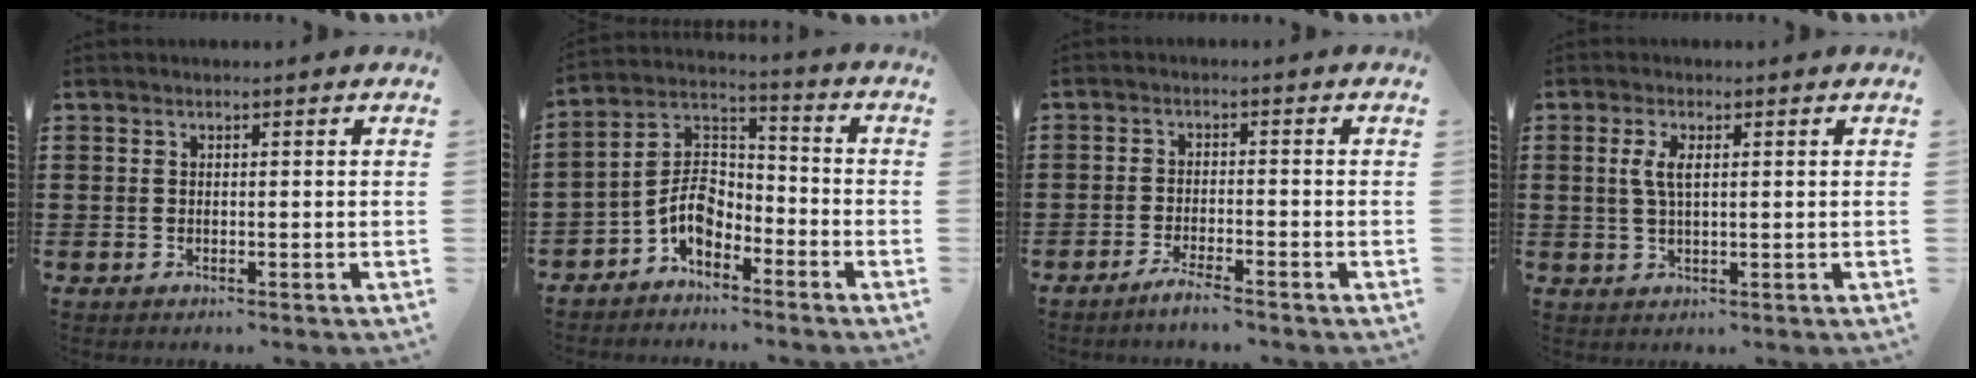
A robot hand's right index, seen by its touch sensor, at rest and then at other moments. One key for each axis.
{"total": 6.9, "fx": -3.7, "fy": 4.2, "fz": 4.0, "tx": -0.097, "ty": -0.002, "tz": -0.078}
{"total": 2.6, "fx": -2.4, "fy": -0.2, "fz": 1.1, "tx": -0.026, "ty": 0.001, "tz": -0.047}
{"total": 3.1, "fx": 0.7, "fy": 1.0, "fz": 2.9, "tx": -0.060, "ty": 0.007, "tz": 0.010}